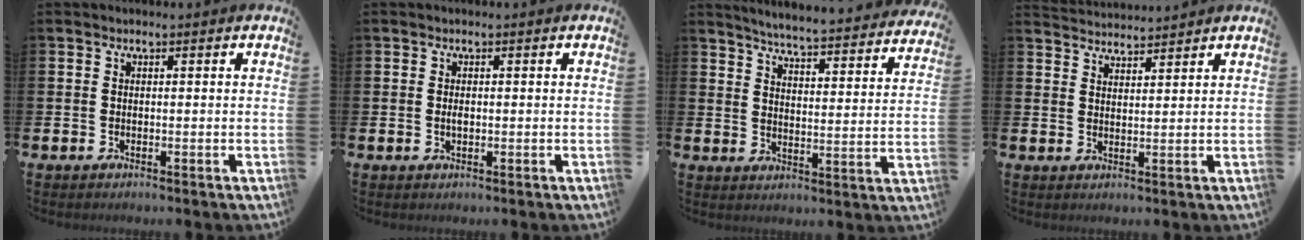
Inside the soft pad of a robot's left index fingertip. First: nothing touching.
{"total": 0.9, "force": [0.0, 0.4, 0.7], "torque": [-0.015, 0.002, -0.001]}
{"total": 5.1, "force": [5.0, -0.1, 1.2], "torque": [-0.040, -0.047, 0.081]}
{"total": 3.4, "force": [3.3, 0.1, -0.2], "torque": [-0.003, -0.020, 0.061]}